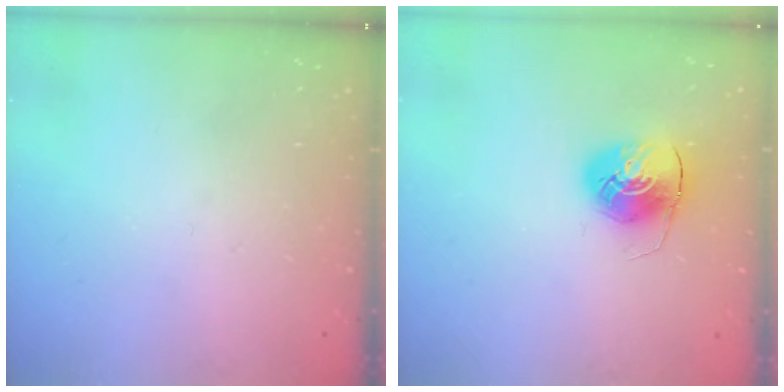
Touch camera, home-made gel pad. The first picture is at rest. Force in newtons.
{"total": 8.6, "press": 8.6, "slide": 0.6}